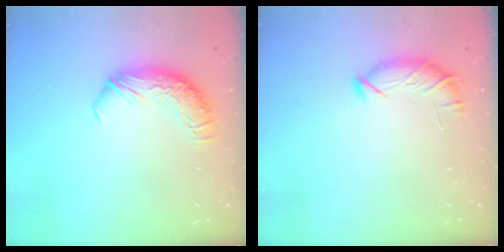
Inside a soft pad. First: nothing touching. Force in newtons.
{"total": 5.4, "press": 5.3, "slide": 1.2}